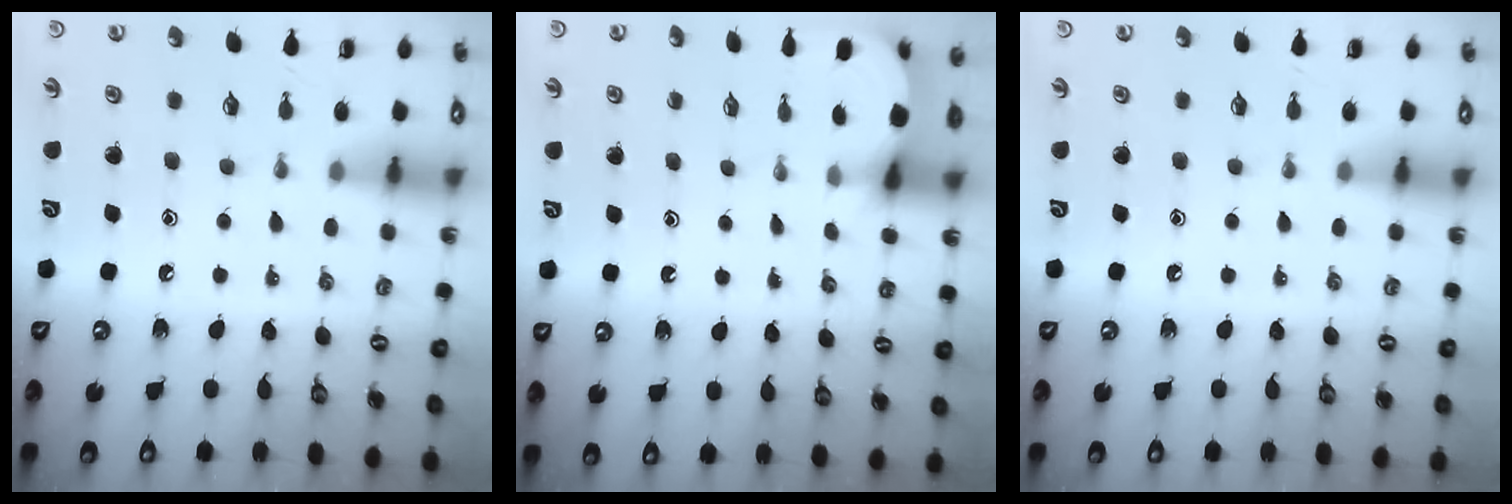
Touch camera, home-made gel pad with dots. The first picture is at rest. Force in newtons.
{"total": 2.9, "press": 2.9, "slide": 0.3}
{"total": 0.0}